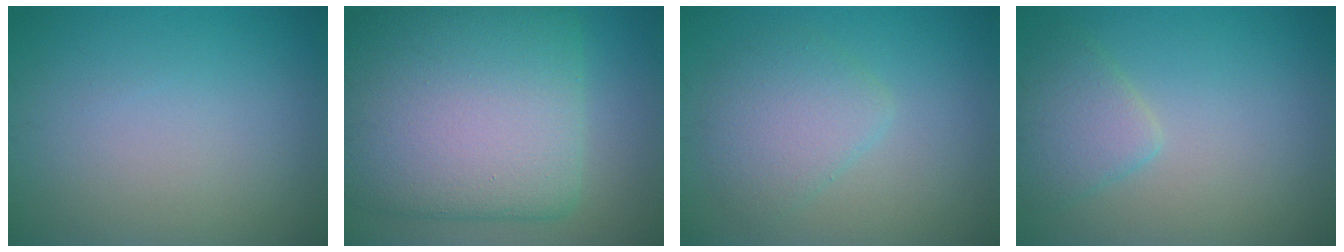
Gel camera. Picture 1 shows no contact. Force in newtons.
{"total": 15.8, "press": 15.8, "slide": 0.3}
{"total": 3.3, "press": 3.3, "slide": 0.2}
{"total": 2.7, "press": 2.7, "slide": 0.3}